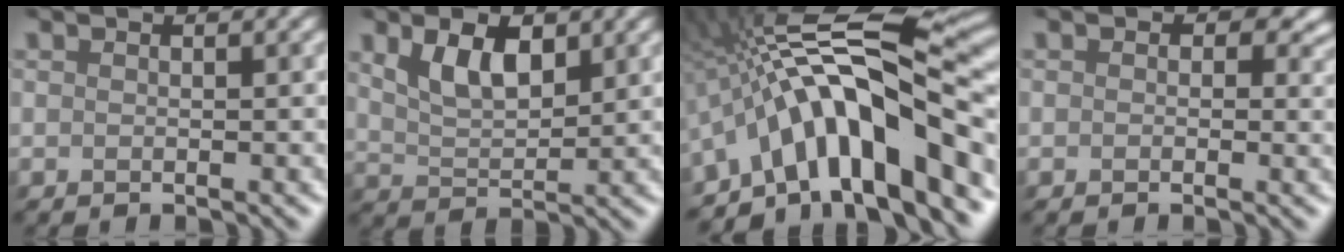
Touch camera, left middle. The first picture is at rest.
{"total": 3.7, "force": [2.3, 1.7, 2.3], "torque": [-0.050, 0.008, 0.047]}
{"total": 14.2, "force": [-5.3, 4.4, 12.4], "torque": [-0.173, 0.038, -0.090]}
{"total": 3.8, "force": [1.0, 2.9, 2.3], "torque": [-0.012, 0.012, 0.001]}